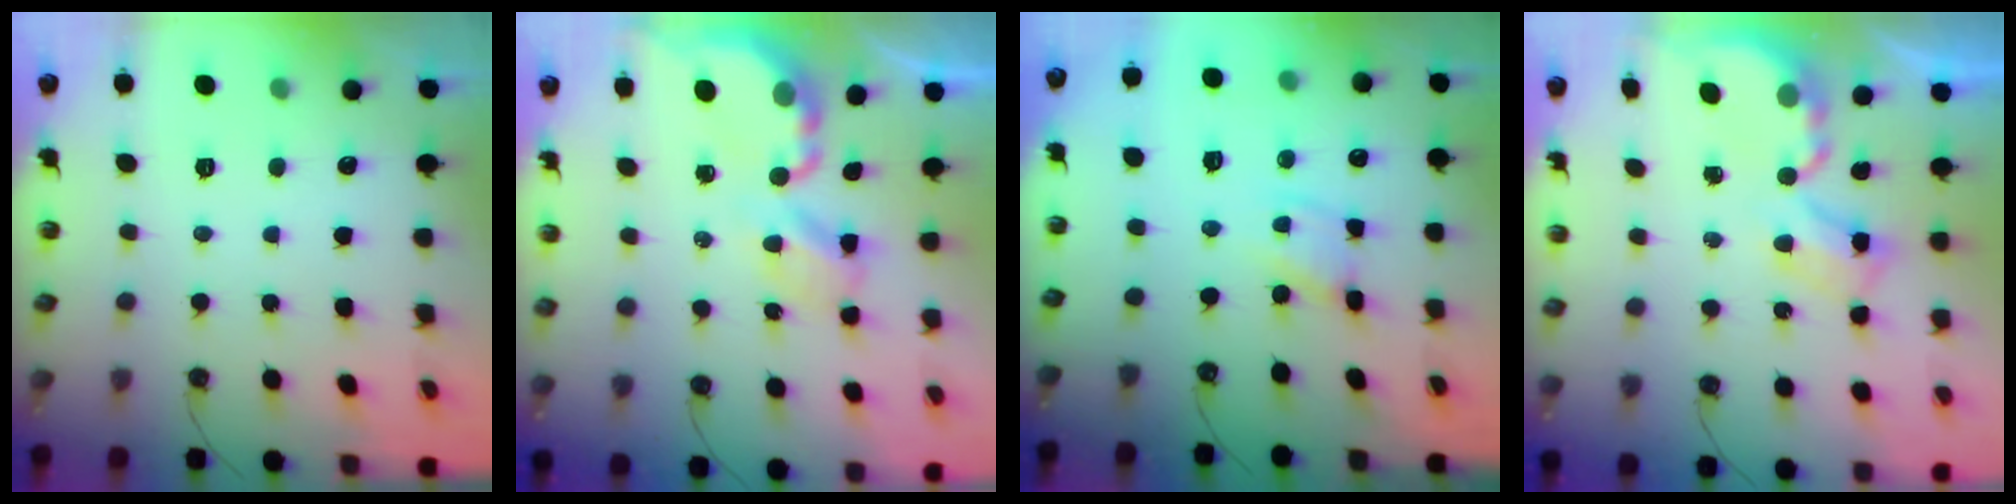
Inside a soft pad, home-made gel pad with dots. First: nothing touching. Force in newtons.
{"total": 5.8, "press": 5.8, "slide": 0.4}
{"total": 3.7, "press": 3.7, "slide": 0.2}
{"total": 4.6, "press": 4.6, "slide": 0.6}